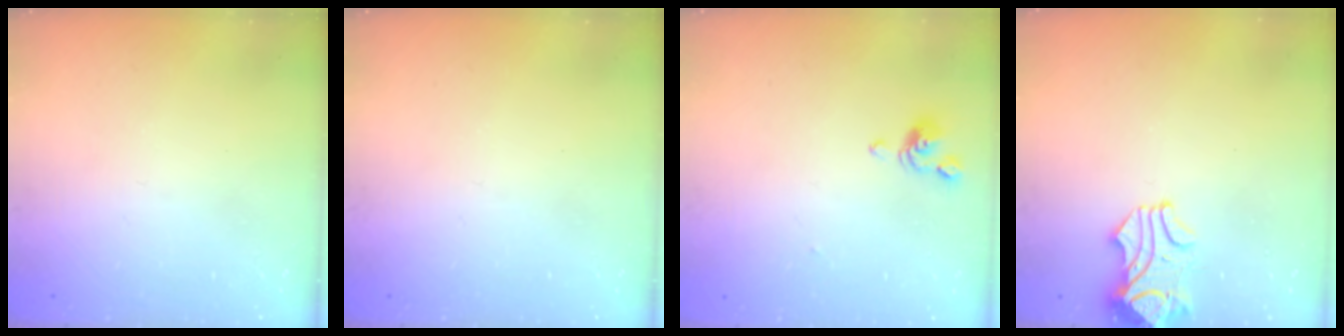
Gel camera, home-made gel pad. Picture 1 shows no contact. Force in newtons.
{"total": 0.0}
{"total": 0.8, "press": 0.6, "slide": 0.5}
{"total": 1.2, "press": 0.1, "slide": 1.2}